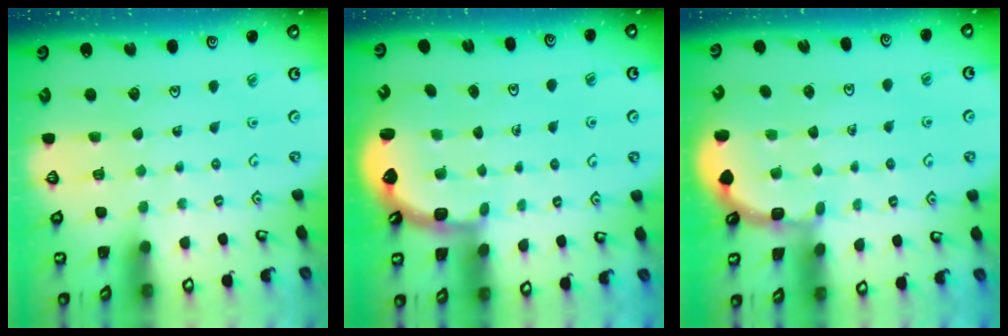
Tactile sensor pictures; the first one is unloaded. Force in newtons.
{"total": 2.5, "press": 2.2, "slide": 1.3}
{"total": 1.9, "press": 1.9, "slide": 0.1}